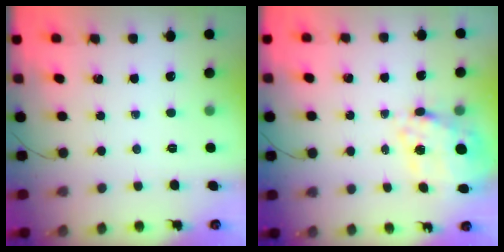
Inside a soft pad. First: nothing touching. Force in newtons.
{"total": 15.5, "press": 15.2, "slide": 3.1}